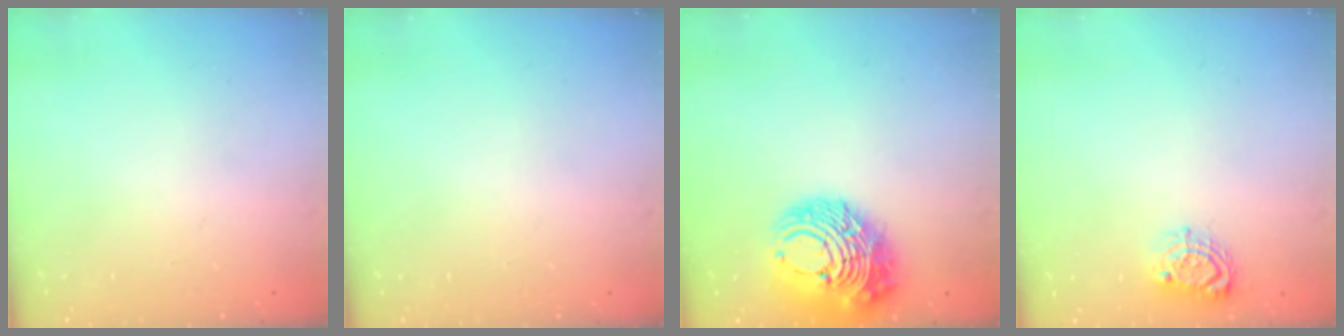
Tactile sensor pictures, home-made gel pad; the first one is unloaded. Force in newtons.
{"total": 0.0}
{"total": 14.4, "press": 14.2, "slide": 2.1}
{"total": 7.8, "press": 7.8, "slide": 0.2}